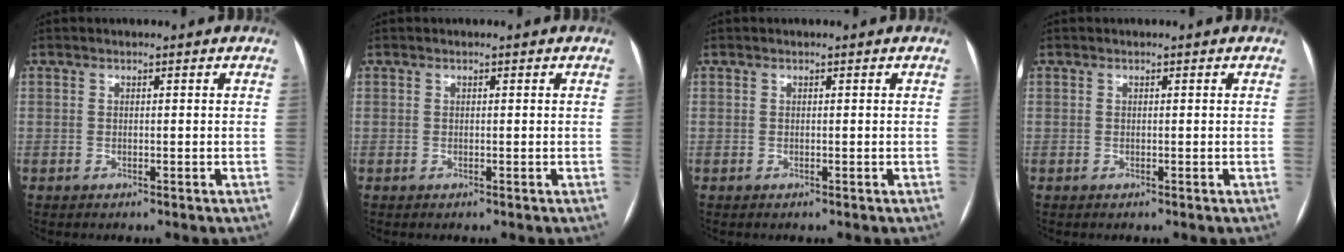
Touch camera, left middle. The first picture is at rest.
{"total": 0.0}
{"total": 0.0}
{"total": 0.0}